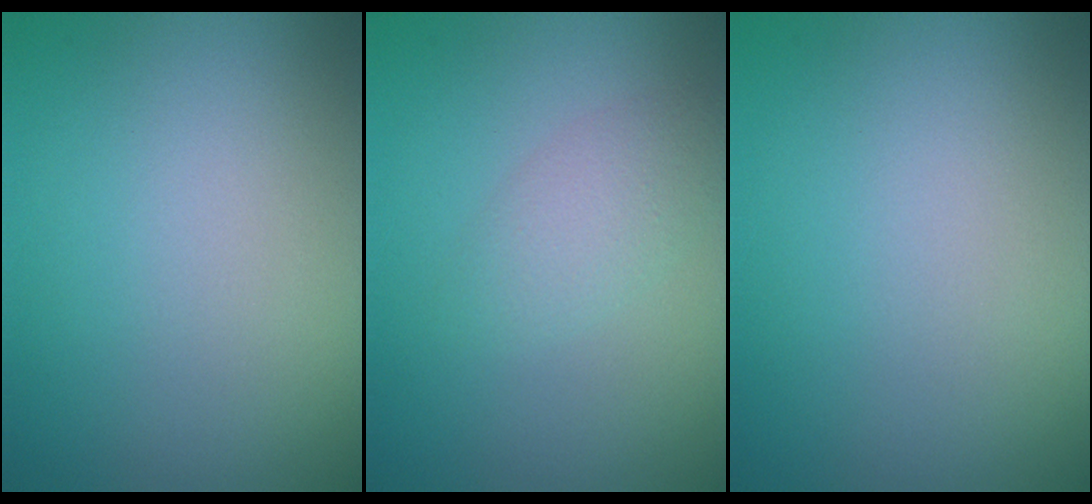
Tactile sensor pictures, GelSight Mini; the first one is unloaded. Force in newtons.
{"total": 2.1, "press": 2.1, "slide": 0.1}
{"total": 0.0}